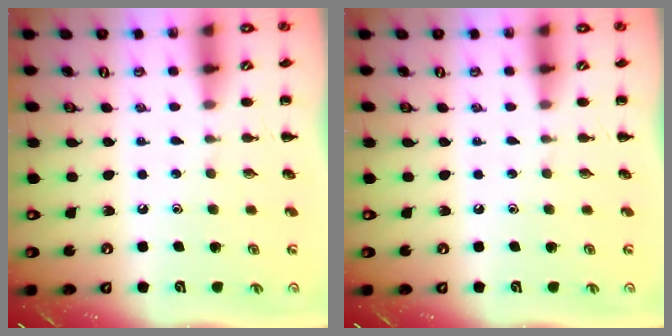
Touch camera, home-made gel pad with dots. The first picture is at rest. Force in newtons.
{"total": 0.0}